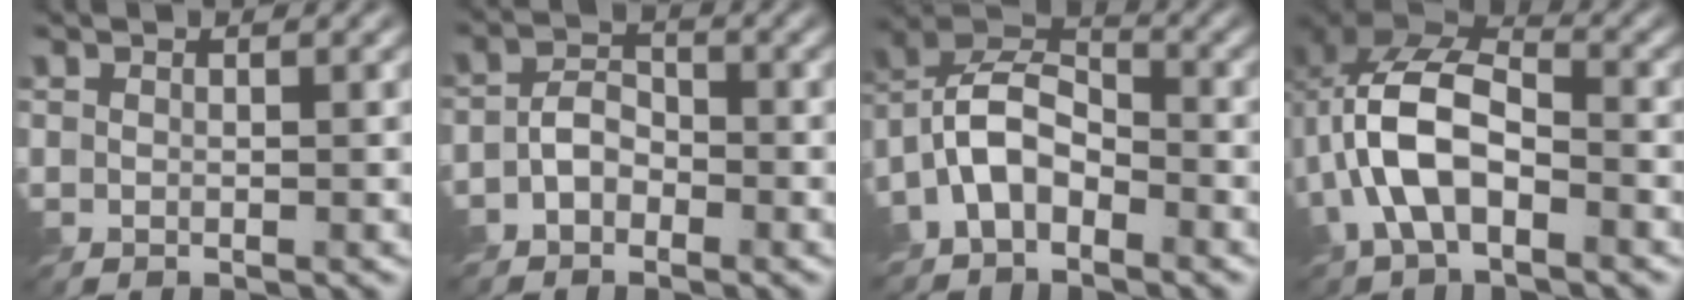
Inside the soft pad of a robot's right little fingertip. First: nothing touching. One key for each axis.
{"total": 2.5, "fx": -1.4, "fy": 1.6, "fz": 1.4, "tx": -0.029, "ty": 0.009, "tz": -0.033}
{"total": 5.8, "fx": -3.2, "fy": 3.1, "fz": 3.7, "tx": -0.079, "ty": 0.014, "tz": -0.073}
{"total": 8.6, "fx": -2.0, "fy": 4.8, "fz": 6.9, "tx": -0.150, "ty": 0.016, "tz": -0.044}